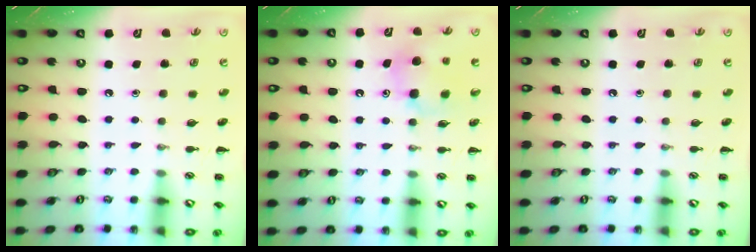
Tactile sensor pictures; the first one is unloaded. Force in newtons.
{"total": 7.1, "press": 7.1, "slide": 0.5}
{"total": 0.0}